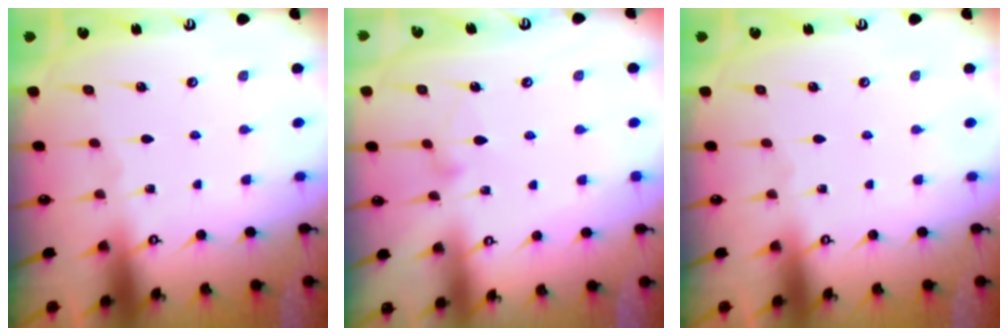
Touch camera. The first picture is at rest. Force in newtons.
{"total": 8.6, "press": 8.6, "slide": 0.5}
{"total": 0.0}